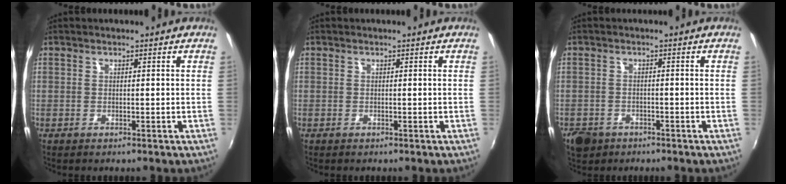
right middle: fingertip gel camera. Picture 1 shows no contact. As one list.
[{"total": 0.0}, {"total": 5.0, "force": [-3.1, 3.4, 1.8], "torque": [-0.053, -0.008, -0.050]}]